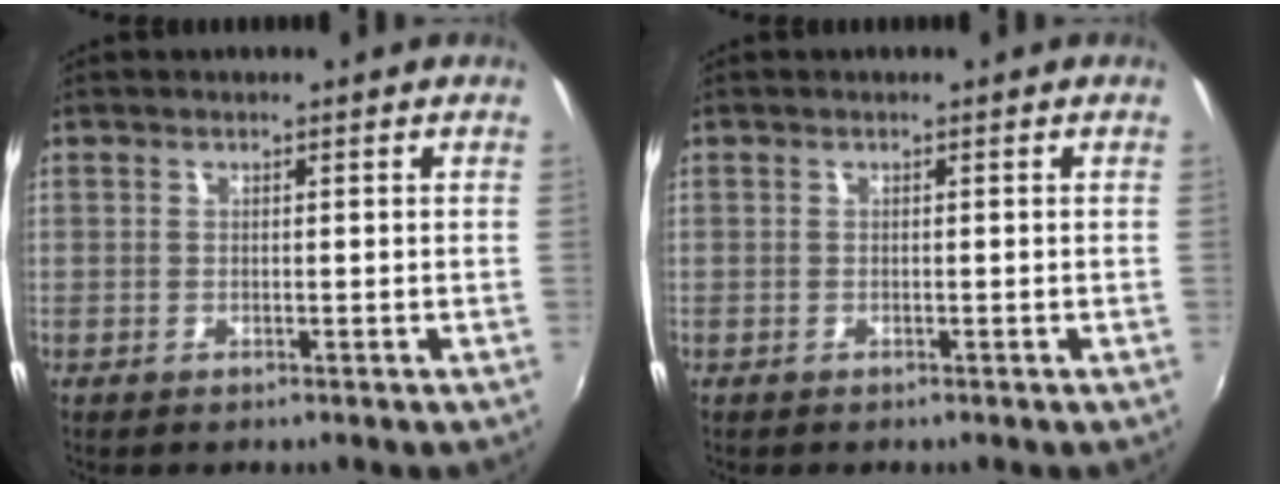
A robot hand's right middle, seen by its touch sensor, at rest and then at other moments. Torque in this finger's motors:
{"motor_torque": [-0.13, -0.14, -0.04, -0.01]}